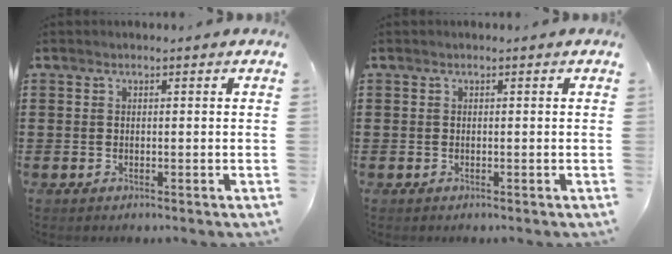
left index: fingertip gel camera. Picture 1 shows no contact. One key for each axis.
{"total": 0.0}